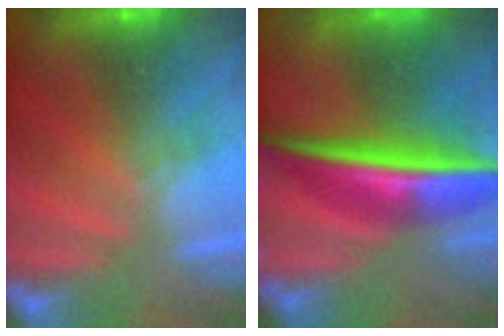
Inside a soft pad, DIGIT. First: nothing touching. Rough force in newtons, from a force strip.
{"total": 7.6}